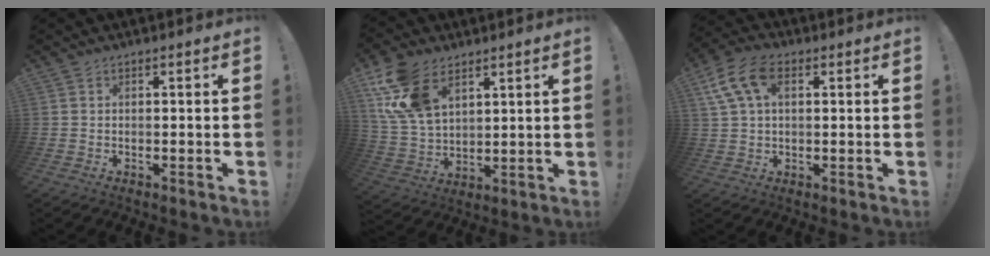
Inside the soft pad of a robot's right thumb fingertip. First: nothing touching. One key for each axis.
{"total": 16.2, "fx": 8.2, "fy": 10.0, "fz": 9.8, "tx": -0.198, "ty": -0.033, "tz": 0.157}
{"total": 11.5, "fx": 4.0, "fy": 7.1, "fz": 8.2, "tx": -0.153, "ty": 0.001, "tz": 0.078}